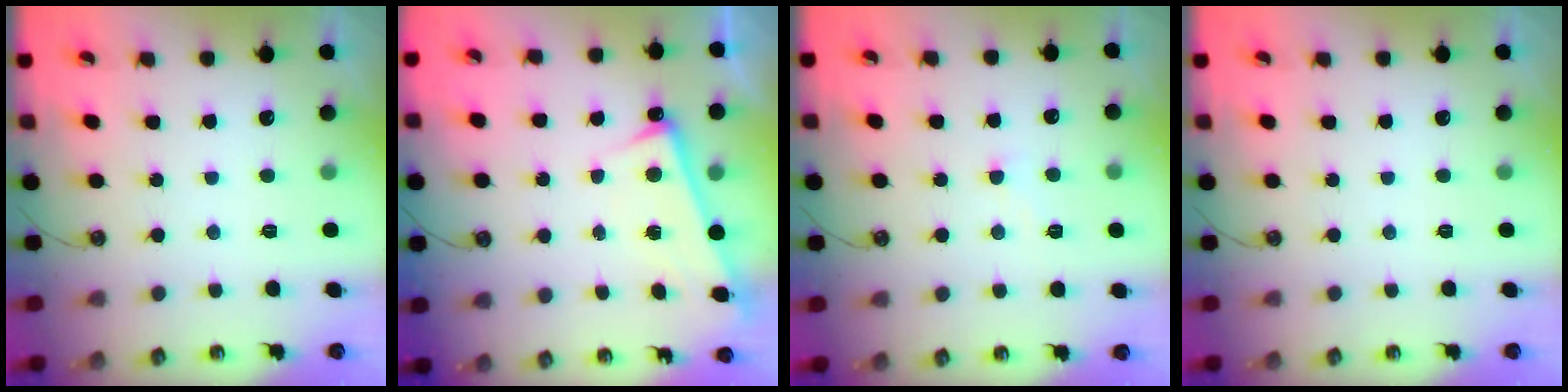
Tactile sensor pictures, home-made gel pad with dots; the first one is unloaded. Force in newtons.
{"total": 4.4, "press": 4.4, "slide": 0.5}
{"total": 2.0, "press": 2.0, "slide": 0.4}
{"total": 0.0}